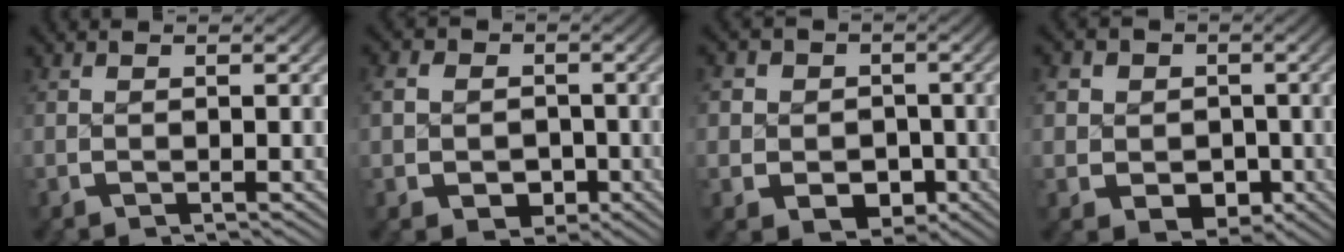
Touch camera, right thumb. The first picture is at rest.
{"total": 5.4, "force": [-0.6, 4.8, 2.5], "torque": [-0.048, -0.019, -0.004]}
{"total": 7.4, "force": [-0.8, 6.5, 3.5], "torque": [-0.069, -0.027, -0.006]}
{"total": 7.8, "force": [-0.5, 6.7, 4.0], "torque": [-0.084, -0.031, 0.003]}